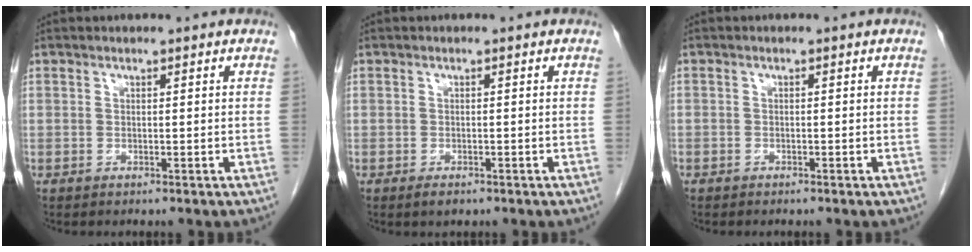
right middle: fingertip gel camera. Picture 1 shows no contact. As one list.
[{"total": 1.4, "force": [-0.9, 0.6, 0.9], "torque": [-0.014, -0.001, -0.010]}, {"total": 0.7, "force": [-0.5, 0.5, 0.0], "torque": [-0.008, 0.003, -0.011]}]